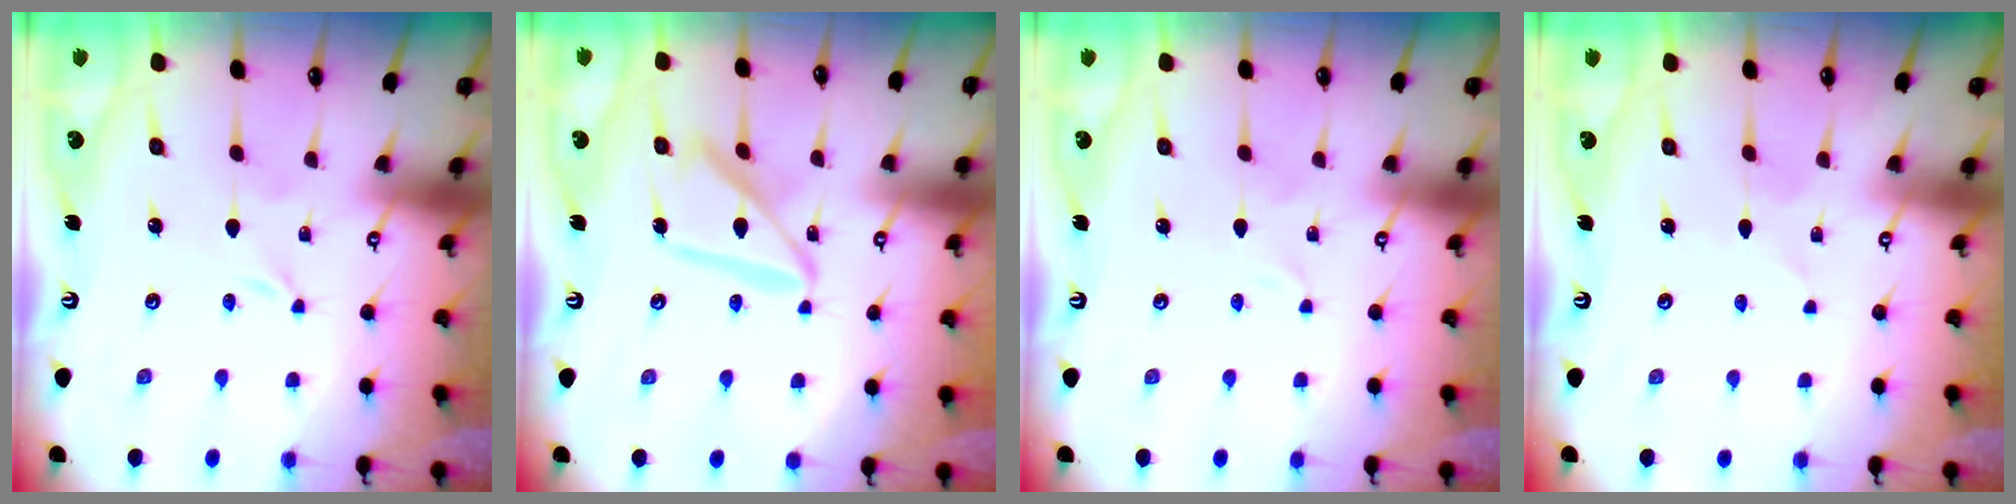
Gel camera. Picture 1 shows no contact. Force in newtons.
{"total": 15.0, "press": 14.9, "slide": 1.3}
{"total": 0.0}
{"total": 1.2, "press": 1.1, "slide": 0.1}